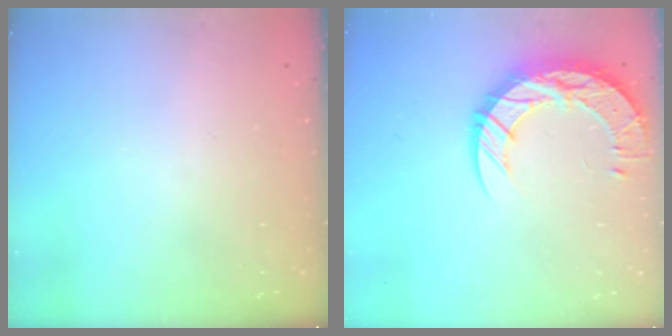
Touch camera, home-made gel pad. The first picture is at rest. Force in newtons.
{"total": 18.1, "press": 18.0, "slide": 1.4}